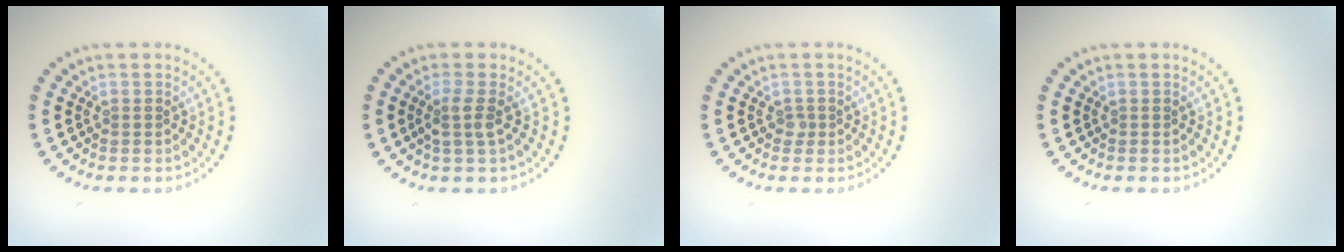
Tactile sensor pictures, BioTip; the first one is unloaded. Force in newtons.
{"total": 2.0, "press": 1.5, "slide": 1.2}
{"total": 0.7, "press": 0.6, "slide": 0.5}
{"total": 0.0}